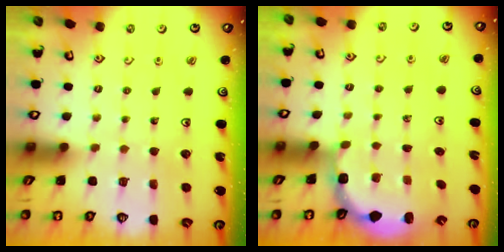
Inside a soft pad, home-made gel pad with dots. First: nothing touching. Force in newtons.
{"total": 3.0, "press": 2.3, "slide": 1.8}